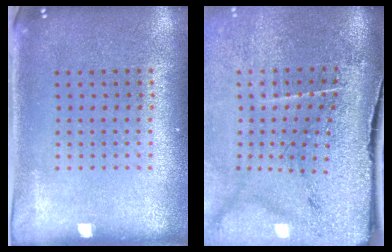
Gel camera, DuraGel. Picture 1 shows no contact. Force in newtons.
{"total": 4.3, "press": 3.5, "slide": 2.5}